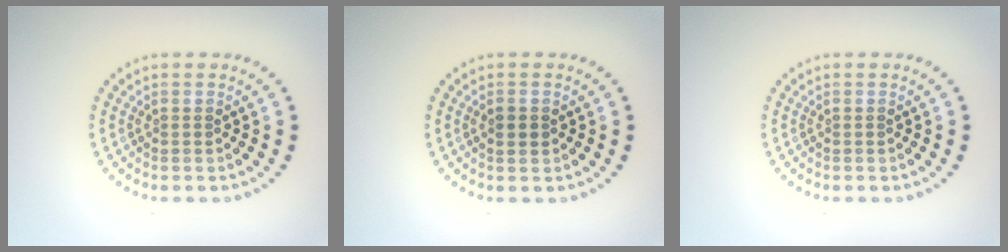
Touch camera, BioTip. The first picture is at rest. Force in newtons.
{"total": 1.2, "press": 1.2, "slide": 0.0}
{"total": 0.0}